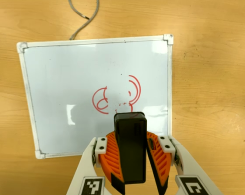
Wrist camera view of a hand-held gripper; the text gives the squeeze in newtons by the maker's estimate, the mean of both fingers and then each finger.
{"total": 12.5, "left": 12.6, "right": 12.5}